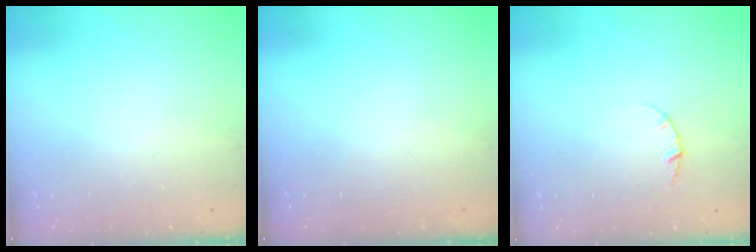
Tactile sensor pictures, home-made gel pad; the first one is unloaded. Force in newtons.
{"total": 0.0}
{"total": 2.8, "press": 2.8, "slide": 0.4}